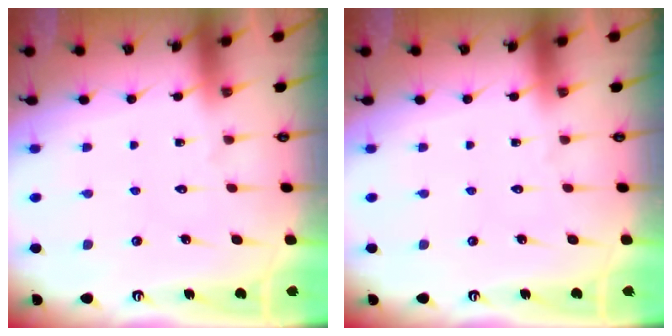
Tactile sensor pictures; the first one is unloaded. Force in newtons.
{"total": 0.0}